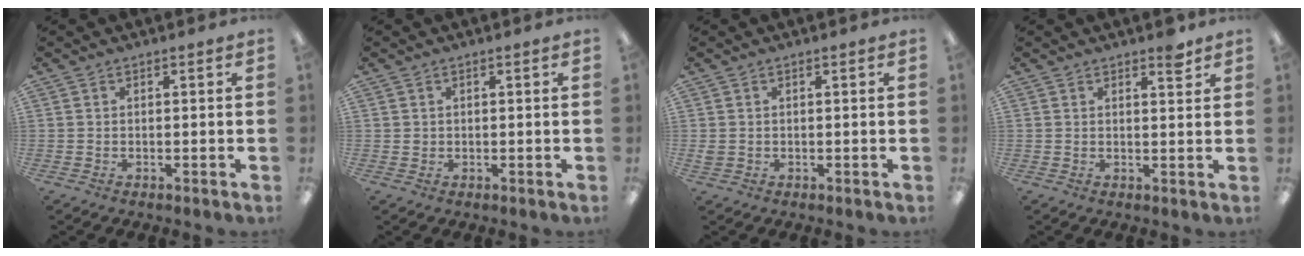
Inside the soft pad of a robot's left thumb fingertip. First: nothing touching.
{"total": 0.8, "force": [0.3, 0.7, 0.3], "torque": [-0.006, 0.004, 0.005]}
{"total": 1.2, "force": [0.2, 1.0, 0.8], "torque": [-0.016, 0.004, 0.003]}
{"total": 3.5, "force": [2.7, 0.9, 2.0], "torque": [-0.012, -0.017, 0.040]}